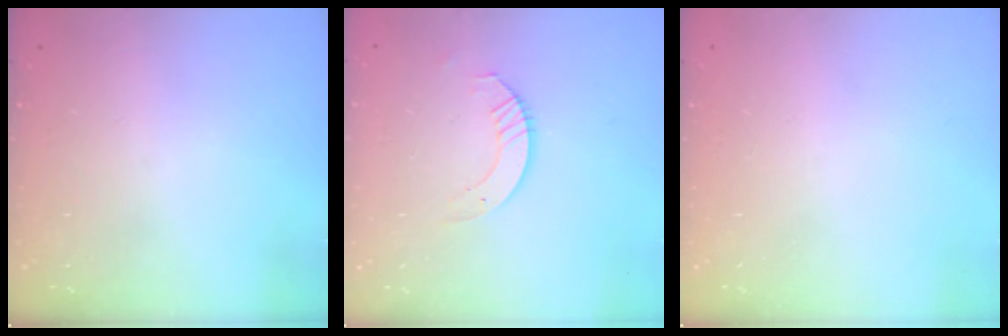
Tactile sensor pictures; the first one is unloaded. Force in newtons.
{"total": 3.2, "press": 3.2, "slide": 0.3}
{"total": 0.0}